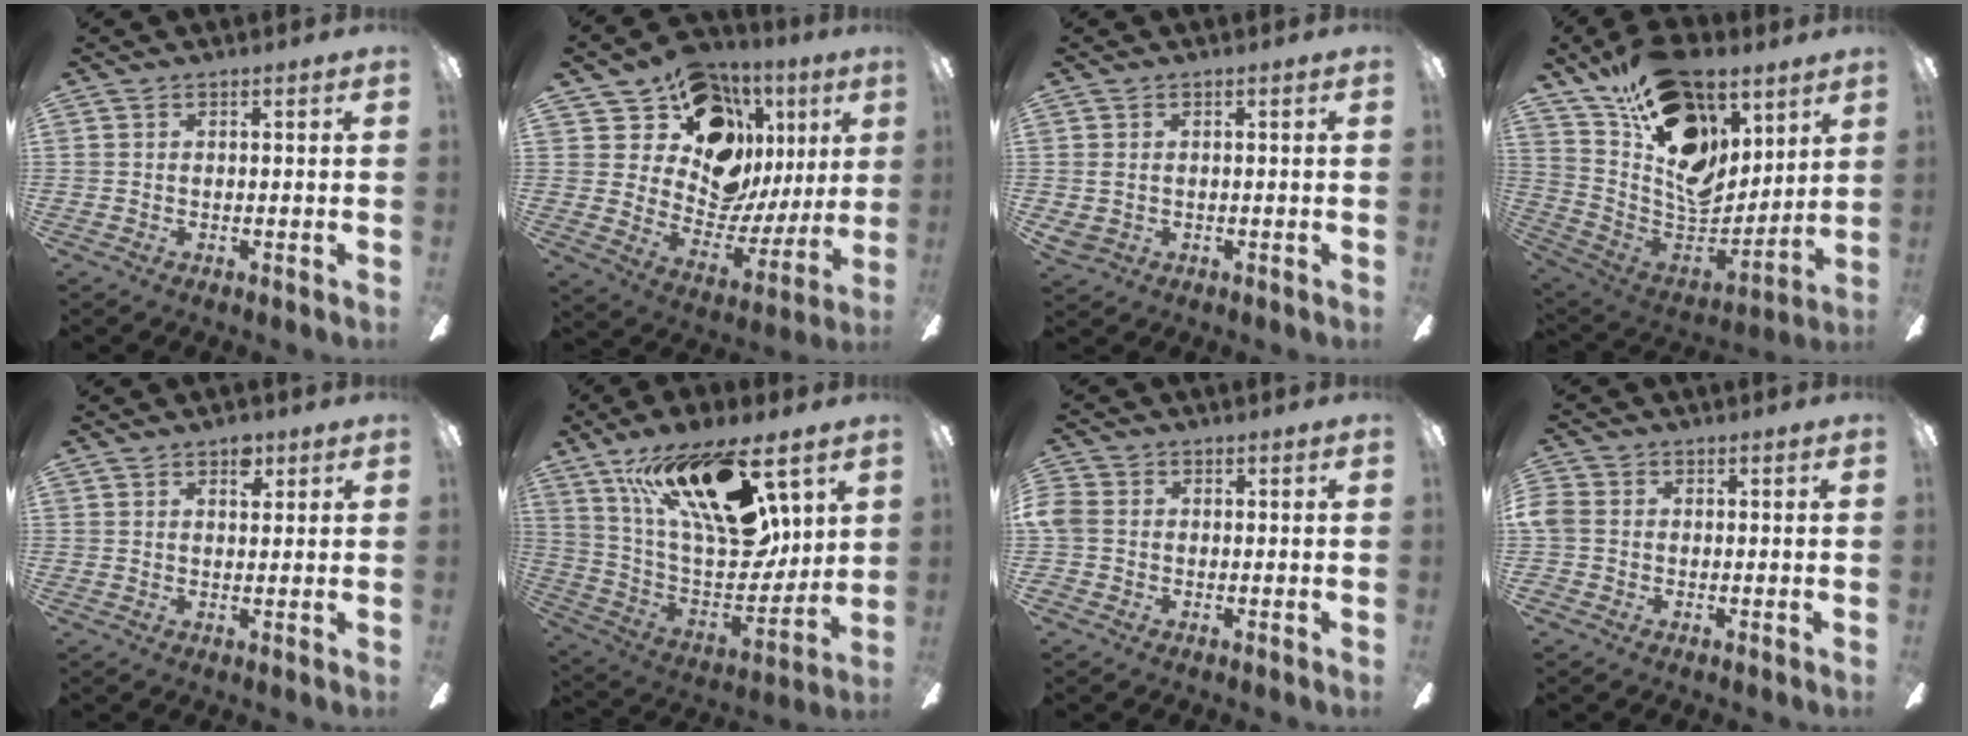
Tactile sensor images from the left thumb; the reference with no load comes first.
{"total": 16.2, "force": [9.9, 11.2, 6.2], "torque": [-0.100, -0.081, 0.202]}
{"total": 2.2, "force": [-0.1, 1.6, 1.5], "torque": [-0.037, 0.004, -0.006]}
{"total": 22.1, "force": [11.8, 13.6, 12.8], "torque": [-0.214, -0.075, 0.218]}
{"total": 4.1, "force": [2.4, 2.3, 2.3], "torque": [-0.010, -0.011, 0.035]}
{"total": 25.0, "force": [14.7, 10.3, 17.4], "torque": [-0.303, -0.088, 0.253]}
{"total": 4.3, "force": [-0.6, 3.5, 2.5], "torque": [-0.064, 0.008, -0.014]}
{"total": 3.7, "force": [-0.7, 3.0, 2.0], "torque": [-0.048, 0.008, -0.015]}